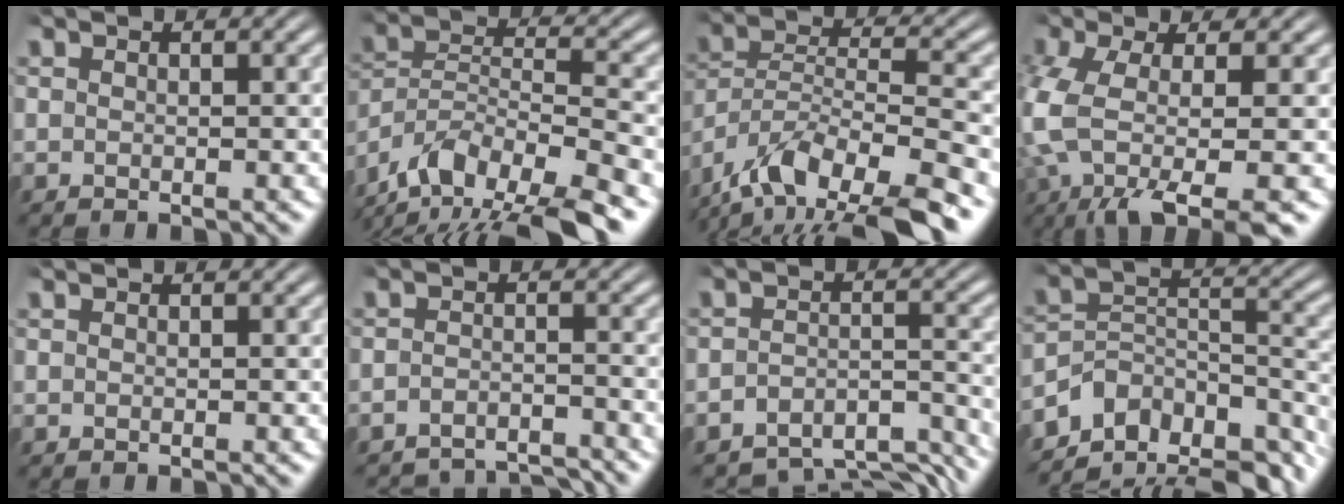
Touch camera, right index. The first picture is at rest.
{"total": 9.0, "force": [-5.1, 5.2, 5.3], "torque": [-0.115, -0.040, -0.069]}
{"total": 8.1, "force": [-4.2, 3.9, 5.7], "torque": [-0.118, -0.037, -0.052]}
{"total": 8.9, "force": [-3.9, 3.9, 6.9], "torque": [-0.164, -0.049, -0.038]}
{"total": 0.0}
{"total": 5.3, "force": [-5.3, 0.5, 0.3], "torque": [0.004, -0.018, -0.083]}
{"total": 8.8, "force": [-7.9, 2.7, 2.9], "torque": [-0.028, -0.024, -0.118]}
{"total": 15.5, "force": [-8.7, 9.9, 8.1], "torque": [-0.127, -0.050, -0.125]}